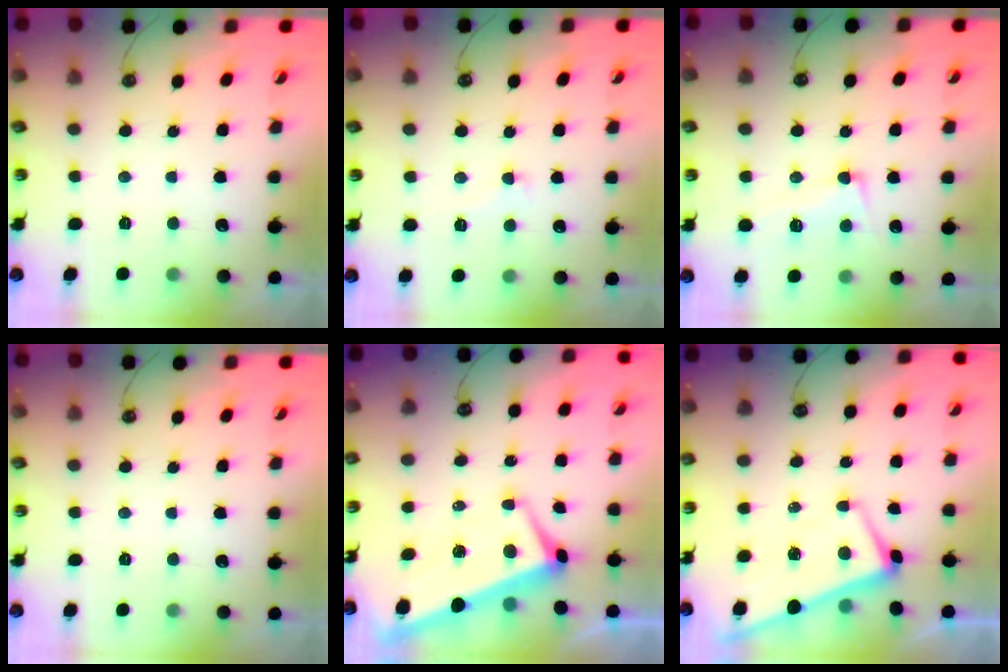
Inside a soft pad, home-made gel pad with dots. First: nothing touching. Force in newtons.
{"total": 2.7, "press": 2.6, "slide": 0.8}
{"total": 3.1, "press": 2.6, "slide": 1.8}
{"total": 0.0}
{"total": 1.6, "press": 0.8, "slide": 1.4}
{"total": 1.6, "press": 1.4, "slide": 0.7}